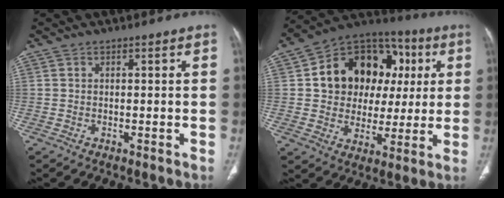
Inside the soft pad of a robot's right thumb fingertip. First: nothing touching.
{"total": 20.2, "force": [4.0, 15.8, 11.9], "torque": [-0.125, 0.031, 0.068]}